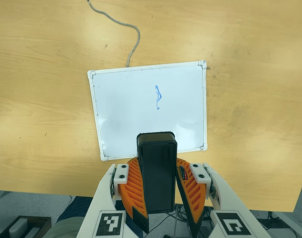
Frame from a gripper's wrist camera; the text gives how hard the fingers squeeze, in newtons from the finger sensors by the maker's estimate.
{"total": 9.6, "left": 10.0, "right": 9.3}